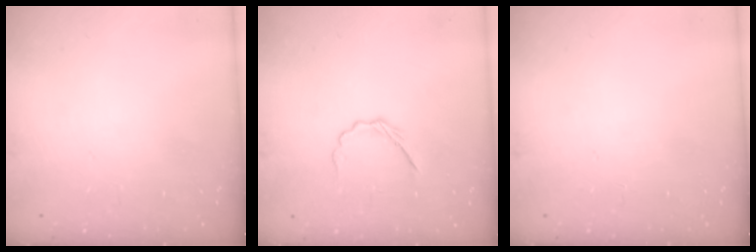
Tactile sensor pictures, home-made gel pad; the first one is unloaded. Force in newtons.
{"total": 3.2, "press": 3.0, "slide": 1.2}
{"total": 0.0}